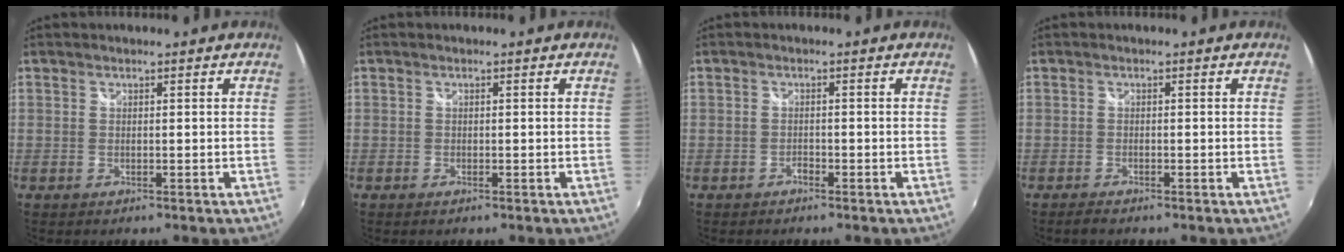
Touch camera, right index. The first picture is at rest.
{"total": 0.6, "force": [-0.4, 0.3, 0.3], "torque": [-0.006, -0.004, -0.010]}
{"total": 1.0, "force": [-0.8, 0.5, 0.3], "torque": [-0.007, 0.000, -0.016]}
{"total": 1.6, "force": [-1.3, 0.4, 0.8], "torque": [-0.017, -0.005, -0.025]}